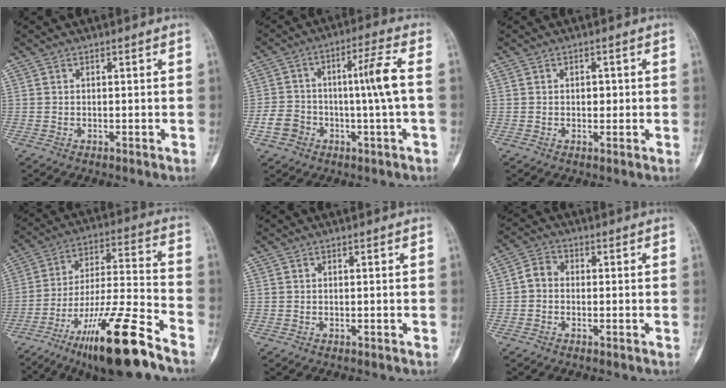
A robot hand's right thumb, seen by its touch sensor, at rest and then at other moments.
{"total": 10.3, "force": [-1.6, 2.9, 9.8], "torque": [-0.192, 0.044, -0.021]}
{"total": 1.7, "force": [0.2, 1.3, 1.2], "torque": [-0.009, 0.002, 0.002]}
{"total": 21.0, "force": [-13.5, 3.3, 15.7], "torque": [-0.290, 0.059, -0.230]}
{"total": 0.0}
{"total": 3.3, "force": [-0.5, 2.7, 1.9], "torque": [-0.024, 0.011, -0.022]}